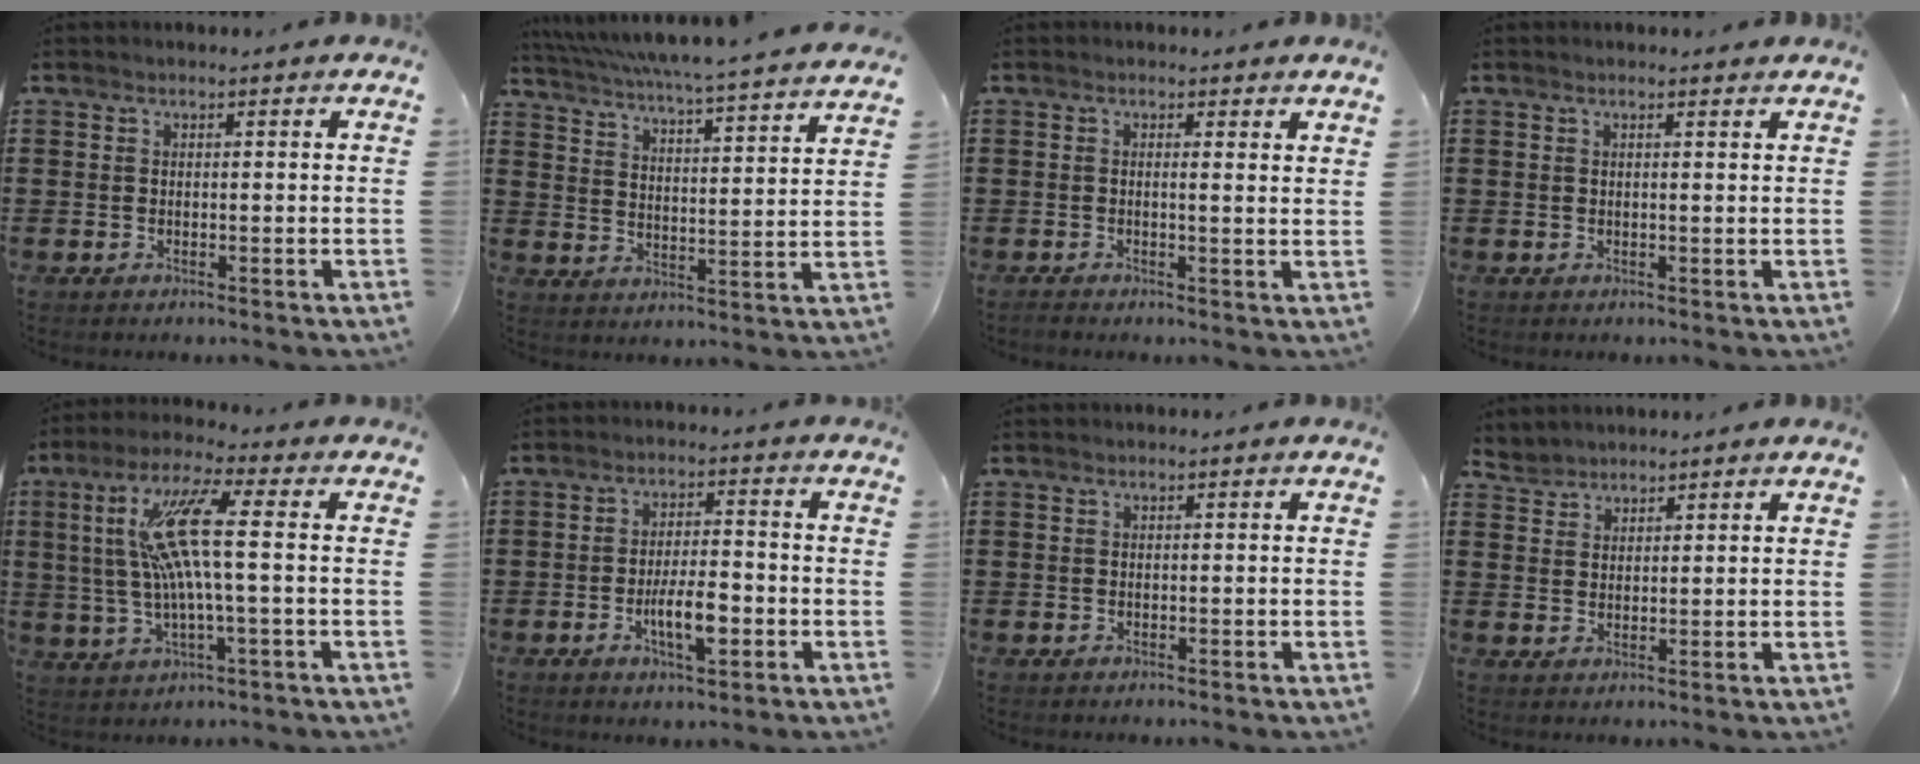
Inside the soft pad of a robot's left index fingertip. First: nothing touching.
{"total": 4.6, "force": [4.2, -1.1, 1.5], "torque": [-0.051, -0.043, 0.064]}
{"total": 0.9, "force": [0.4, -0.1, 0.8], "torque": [-0.011, -0.005, 0.005]}
{"total": 0.9, "force": [0.8, 0.0, 0.4], "torque": [-0.010, -0.001, 0.014]}
{"total": 12.0, "force": [1.6, 1.7, 11.8], "torque": [-0.253, -0.008, 0.013]}
{"total": 6.2, "force": [-1.9, 2.1, 5.5], "torque": [-0.097, -0.001, -0.039]}
{"total": 0.0}
{"total": 2.5, "force": [2.4, 0.5, -0.5], "torque": [0.001, -0.001, 0.048]}